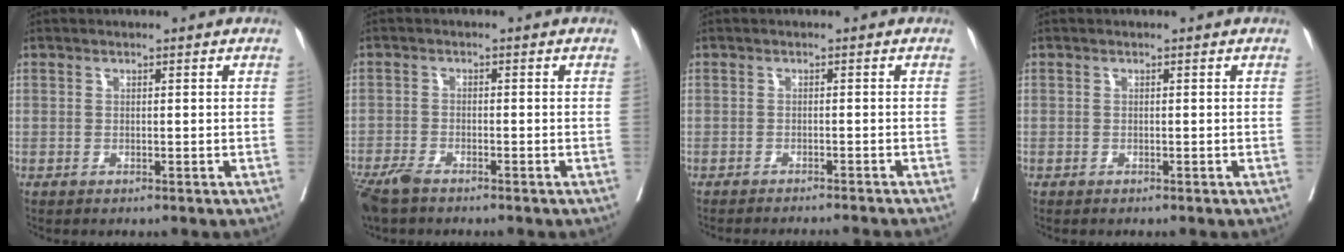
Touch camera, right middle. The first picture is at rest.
{"total": 4.4, "force": [-3.5, 1.1, 2.3], "torque": [-0.045, -0.009, -0.065]}
{"total": 7.6, "force": [-7.2, -0.7, 2.4], "torque": [-0.011, -0.012, -0.088]}
{"total": 0.0}